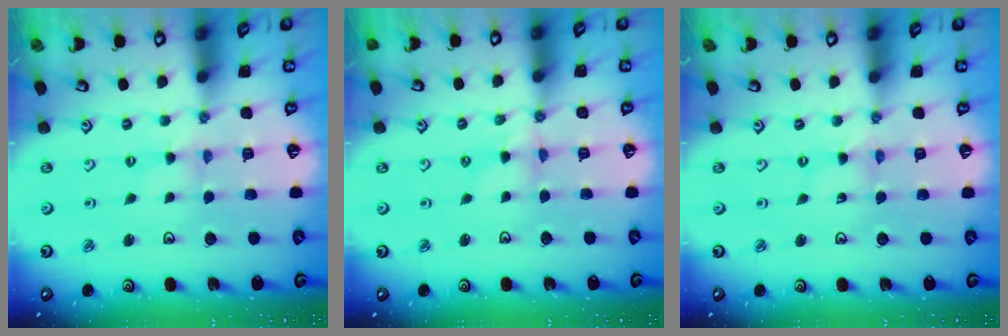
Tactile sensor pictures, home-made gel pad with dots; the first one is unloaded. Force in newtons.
{"total": 2.7, "press": 2.7, "slide": 0.3}
{"total": 0.0}